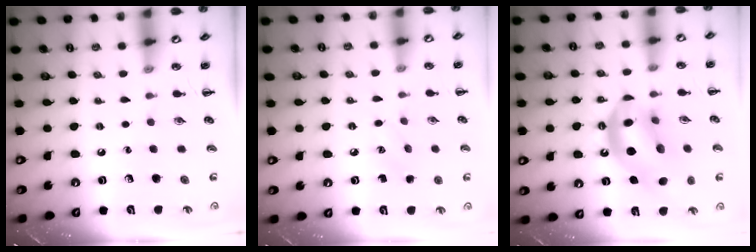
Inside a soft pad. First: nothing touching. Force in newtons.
{"total": 5.7, "press": 5.5, "slide": 1.5}
{"total": 16.0, "press": 15.3, "slide": 4.6}